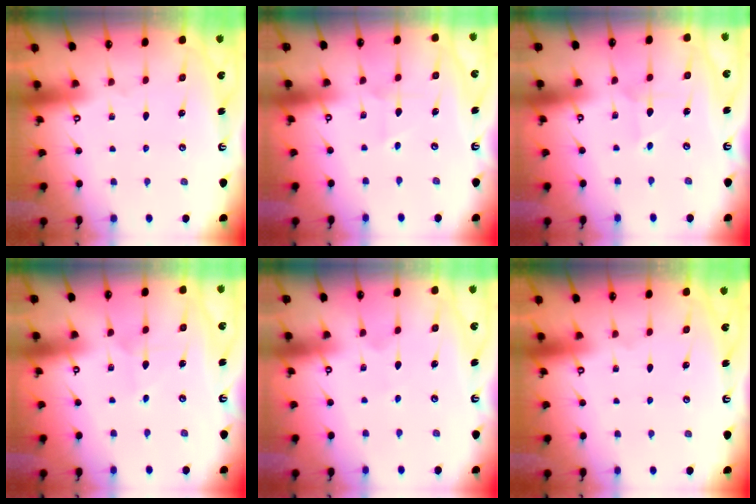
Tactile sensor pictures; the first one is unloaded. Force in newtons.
{"total": 3.4, "press": 3.2, "slide": 1.1}
{"total": 2.8, "press": 2.7, "slide": 0.3}
{"total": 3.3, "press": 3.3, "slide": 0.3}
{"total": 2.7, "press": 2.7, "slide": 0.3}
{"total": 0.0}